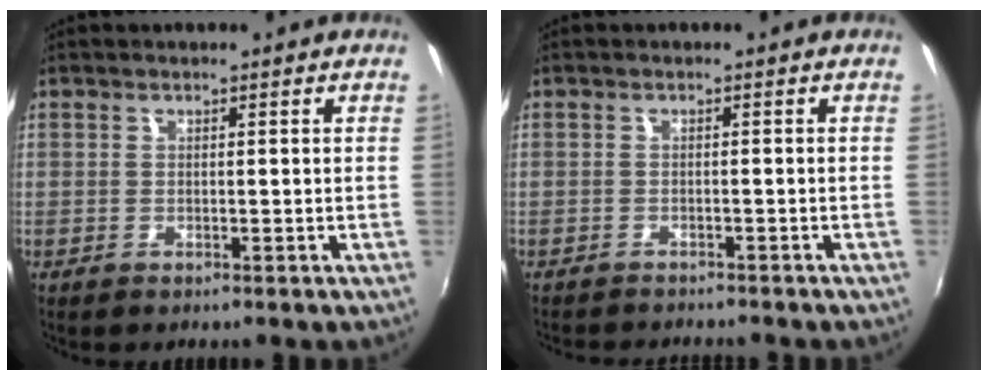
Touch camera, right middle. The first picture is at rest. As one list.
[{"total": 4.5, "force": [-4.2, 0.8, 1.3], "torque": [-0.036, -0.013, -0.064]}]